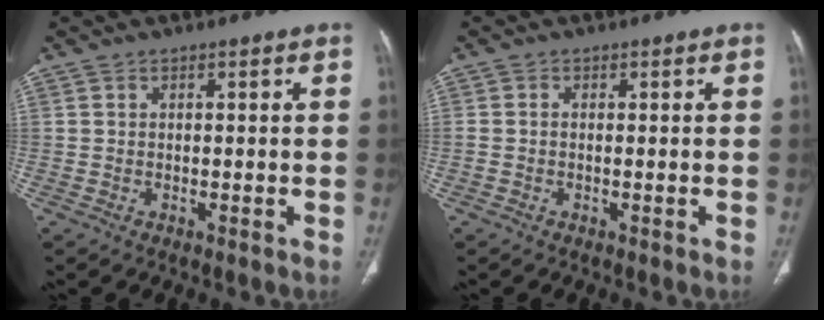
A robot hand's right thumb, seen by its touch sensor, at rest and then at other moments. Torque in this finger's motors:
{"motor_torque": [0.09, -0.57, -0.18, -0.03, -0.02]}